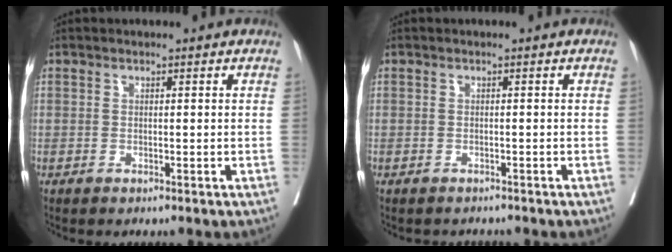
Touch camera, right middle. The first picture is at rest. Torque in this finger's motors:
{"motor_torque": [-0.20, -0.05, 0.00, 0.00]}